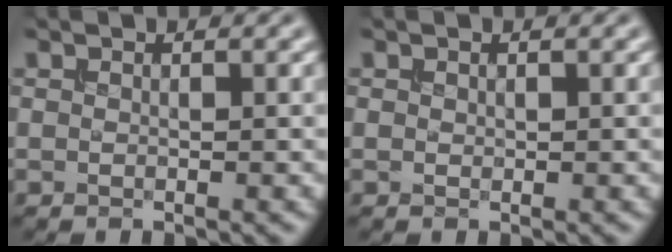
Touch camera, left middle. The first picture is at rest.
{"total": 0.0}